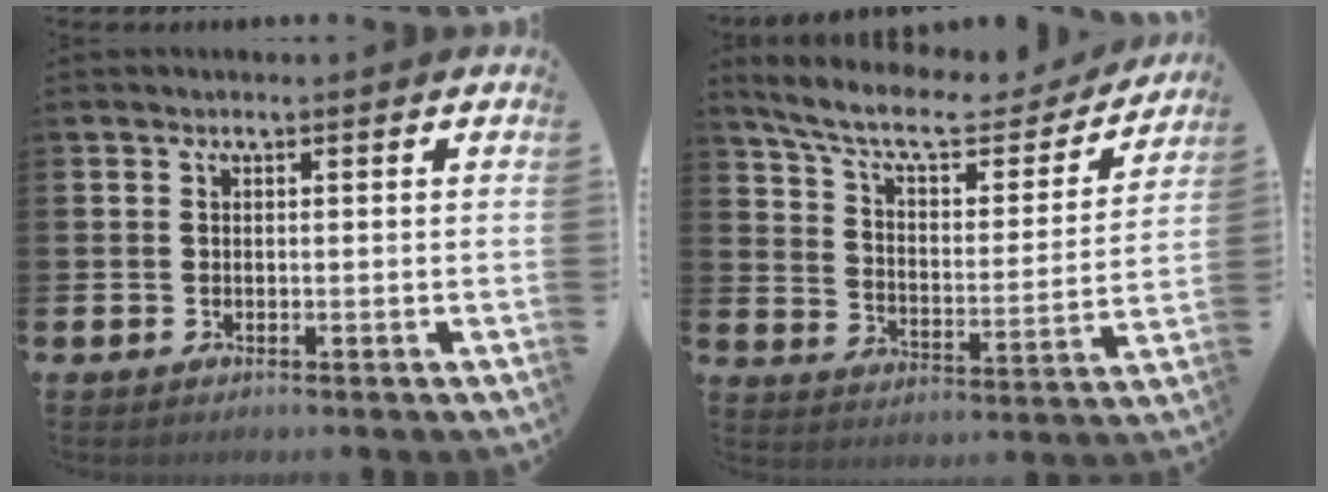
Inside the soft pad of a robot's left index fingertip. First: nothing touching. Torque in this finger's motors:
{"motor_torque": [1.04, -1.10, 0.30, 0.06]}